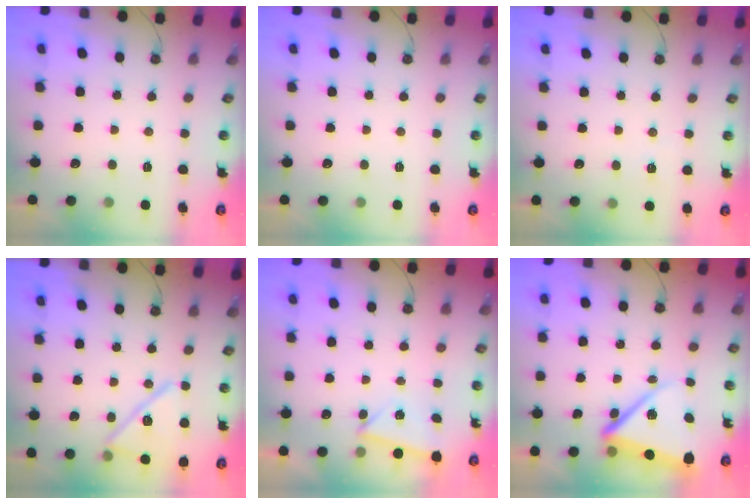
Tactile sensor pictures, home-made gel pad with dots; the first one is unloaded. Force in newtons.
{"total": 0.0}
{"total": 2.7, "press": 2.5, "slide": 1.0}
{"total": 15.1, "press": 15.1, "slide": 0.1}
{"total": 2.9, "press": 2.8, "slide": 0.7}
{"total": 11.9, "press": 11.8, "slide": 1.4}